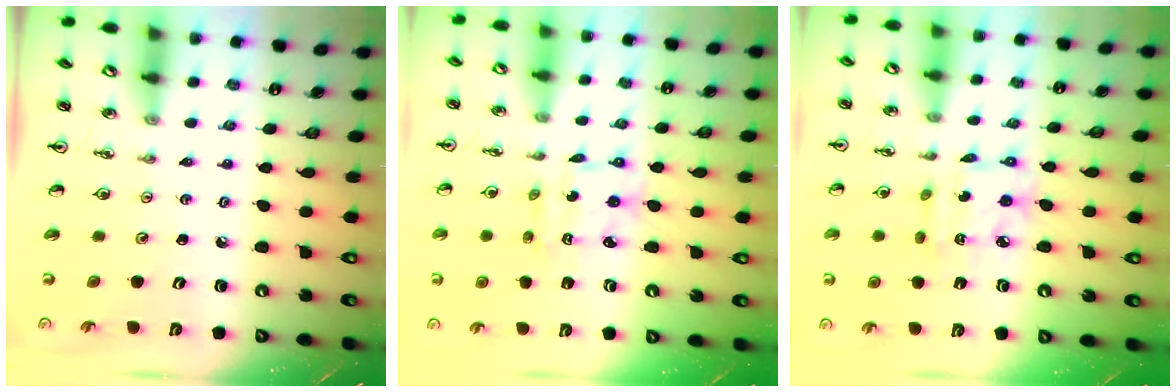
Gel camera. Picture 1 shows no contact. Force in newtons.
{"total": 6.4, "press": 6.4, "slide": 0.3}
{"total": 6.8, "press": 6.8, "slide": 0.3}